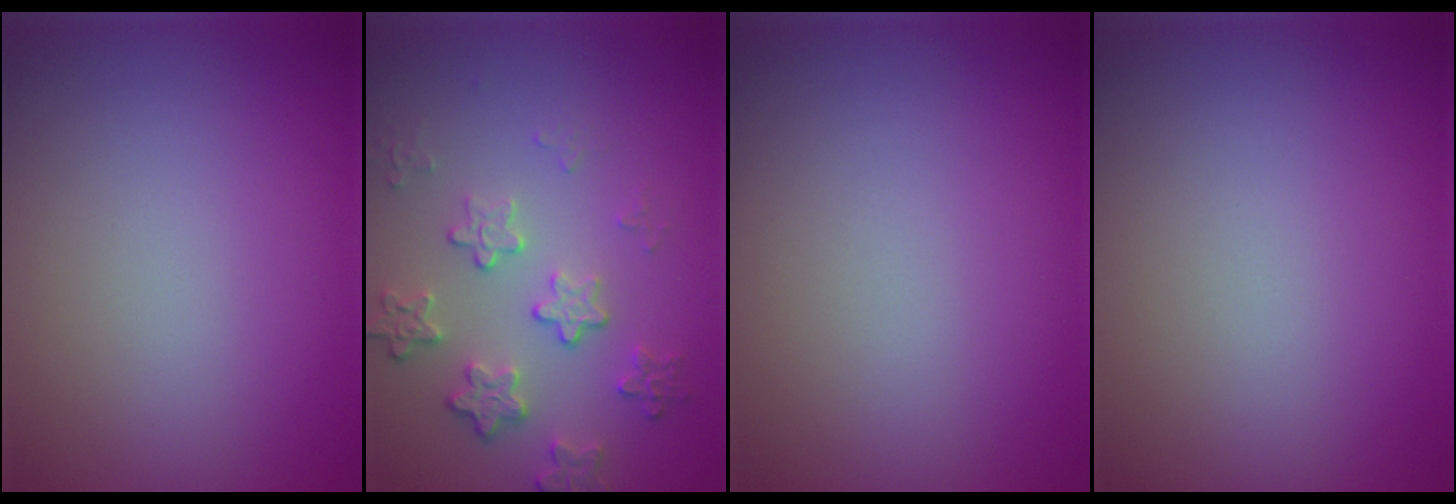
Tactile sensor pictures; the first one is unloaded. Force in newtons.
{"total": 4.1, "press": 3.1, "slide": 2.6}
{"total": 0.0}
{"total": 0.0}